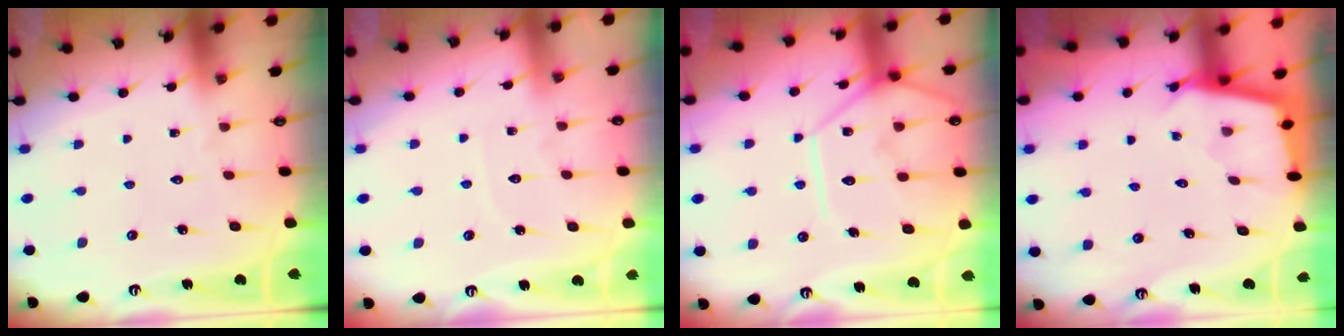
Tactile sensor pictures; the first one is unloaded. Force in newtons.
{"total": 3.8, "press": 3.7, "slide": 0.4}
{"total": 13.4, "press": 13.3, "slide": 1.3}
{"total": 2.5, "press": 2.5, "slide": 0.2}